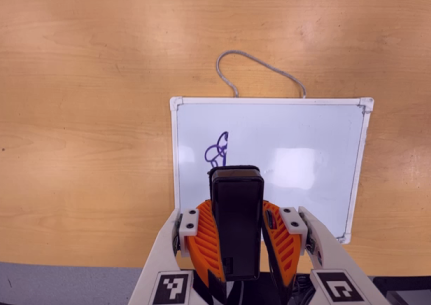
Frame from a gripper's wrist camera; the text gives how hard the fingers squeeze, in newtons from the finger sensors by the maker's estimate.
{"total": 10.1, "left": 8.5, "right": 11.7}